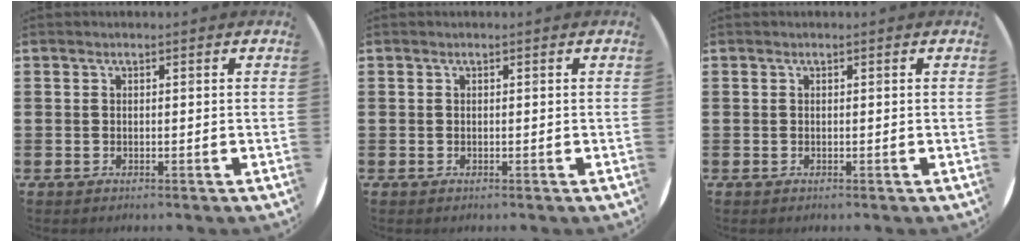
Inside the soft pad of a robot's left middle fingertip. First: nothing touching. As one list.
[{"total": 0.0}, {"total": 0.0}]